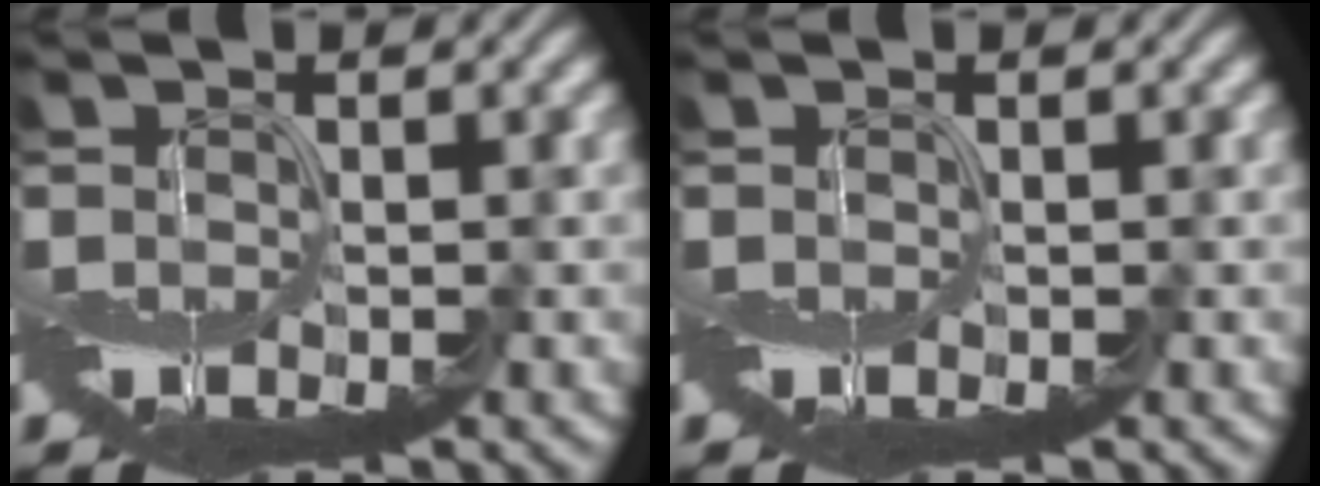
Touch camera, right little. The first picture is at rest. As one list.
[{"total": 0.0}]